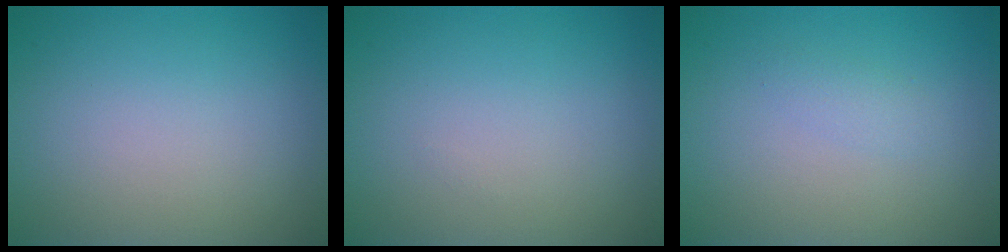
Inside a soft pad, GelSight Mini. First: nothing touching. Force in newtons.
{"total": 0.0}
{"total": 1.0, "press": 1.0, "slide": 0.0}